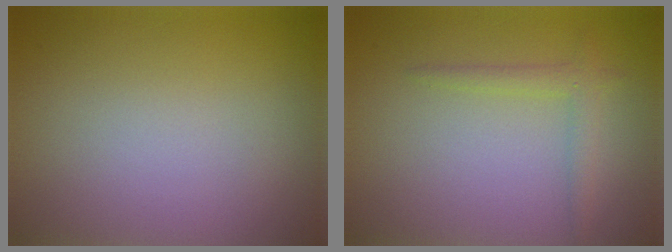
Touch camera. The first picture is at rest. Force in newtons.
{"total": 1.7, "press": 1.7, "slide": 0.1}